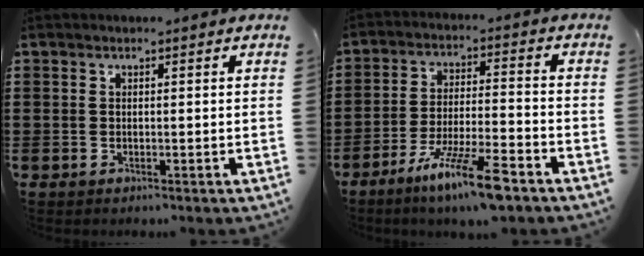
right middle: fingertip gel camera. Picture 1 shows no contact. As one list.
[{"total": 10.5, "force": [-7.4, 1.0, 7.4], "torque": [-0.137, 0.004, -0.140]}]